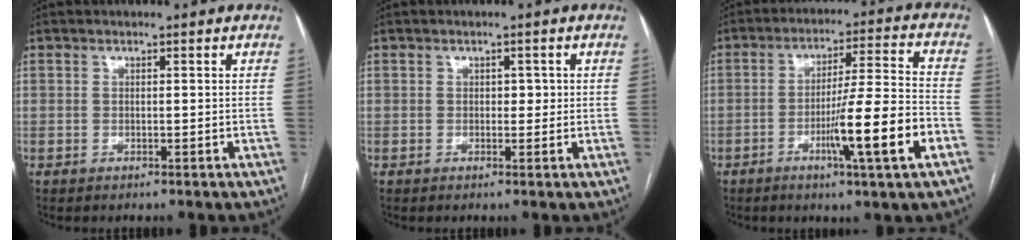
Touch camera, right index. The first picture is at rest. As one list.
[{"total": 1.5, "force": [0.2, 1.0, 1.1], "torque": [-0.010, 0.005, 0.000]}, {"total": 13.1, "force": [-4.9, -0.7, 12.1], "torque": [-0.199, -0.005, -0.079]}]